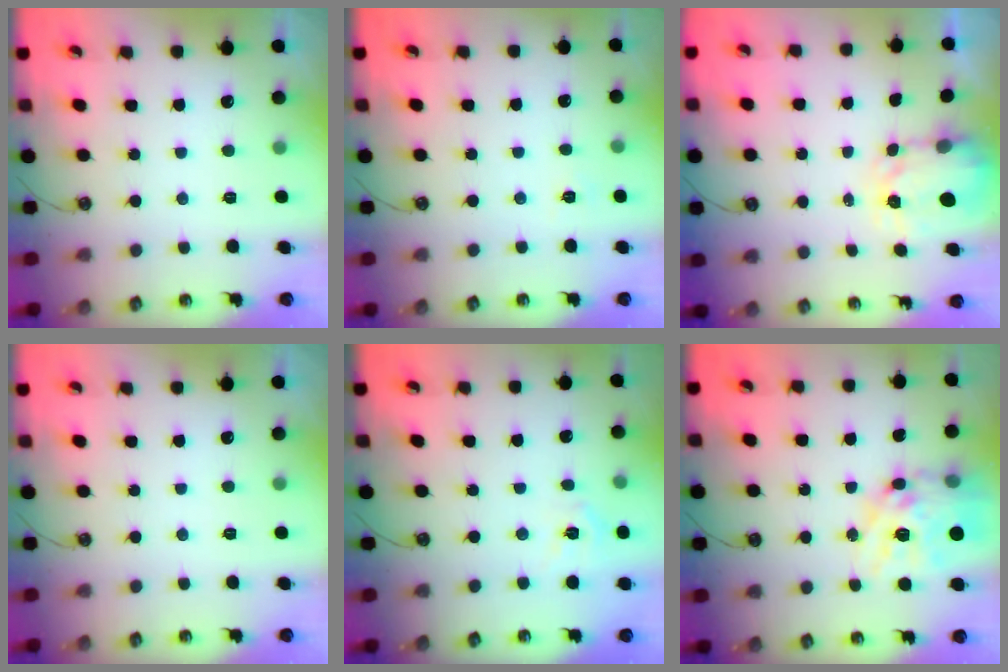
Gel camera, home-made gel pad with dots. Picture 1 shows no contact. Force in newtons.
{"total": 2.6, "press": 2.6, "slide": 0.3}
{"total": 3.6, "press": 3.5, "slide": 0.5}
{"total": 0.0}
{"total": 5.8, "press": 5.8, "slide": 0.2}
{"total": 18.0, "press": 17.9, "slide": 1.6}